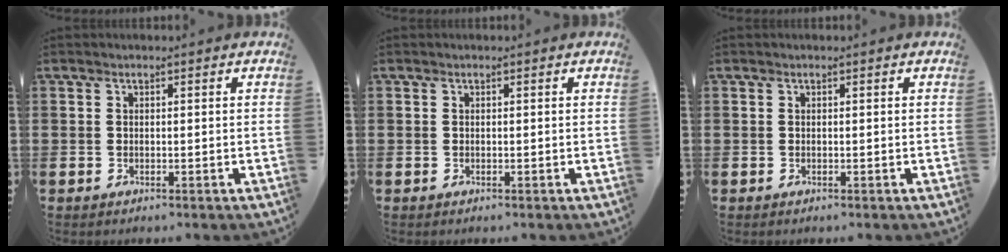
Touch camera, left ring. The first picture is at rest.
{"total": 0.0}
{"total": 0.0}